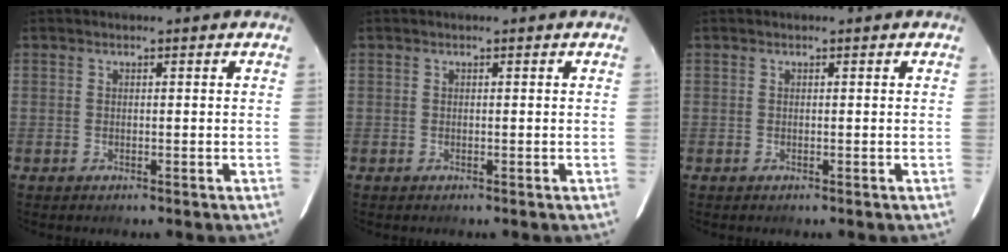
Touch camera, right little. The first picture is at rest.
{"total": 0.0}
{"total": 0.0}